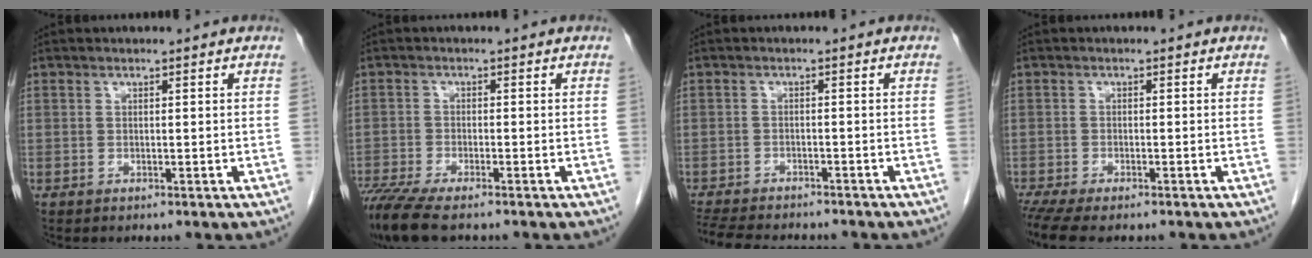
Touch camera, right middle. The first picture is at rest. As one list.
[{"total": 8.7, "force": [-7.0, 1.4, 5.1], "torque": [-0.095, -0.019, -0.119]}, {"total": 12.3, "force": [-10.8, 3.1, 5.1], "torque": [-0.107, -0.012, -0.150]}, {"total": 6.9, "force": [-5.6, 1.6, 3.7], "torque": [-0.061, -0.012, -0.088]}]